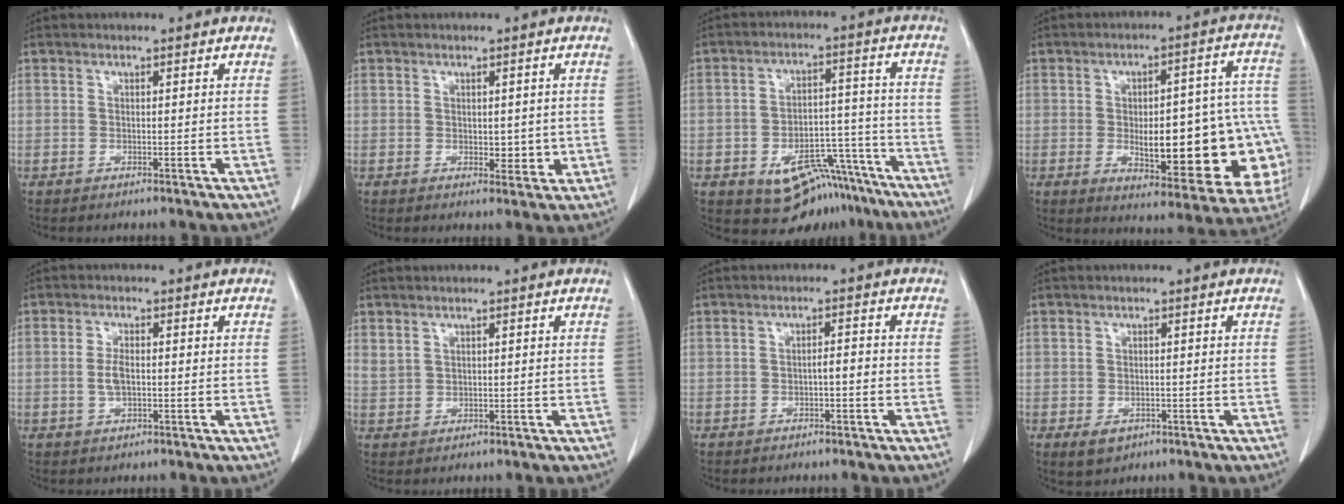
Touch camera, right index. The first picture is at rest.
{"total": 3.0, "force": [-0.1, 1.8, 2.4], "torque": [-0.025, -0.005, 0.006]}
{"total": 12.2, "force": [-8.1, 6.7, 6.3], "torque": [-0.067, 0.032, -0.113]}
{"total": 22.8, "force": [-4.2, 7.6, 21.1], "torque": [-0.191, 0.033, -0.028]}
{"total": 2.7, "force": [-0.4, 1.1, 2.4], "torque": [-0.053, 0.001, -0.006]}
{"total": 1.4, "force": [1.1, 0.7, 0.5], "torque": [-0.008, 0.004, 0.026]}
{"total": 1.6, "force": [-0.6, 0.3, 1.5], "torque": [-0.023, 0.003, -0.009]}
{"total": 2.6, "force": [-1.1, 2.0, 1.2], "torque": [-0.017, -0.001, -0.007]}